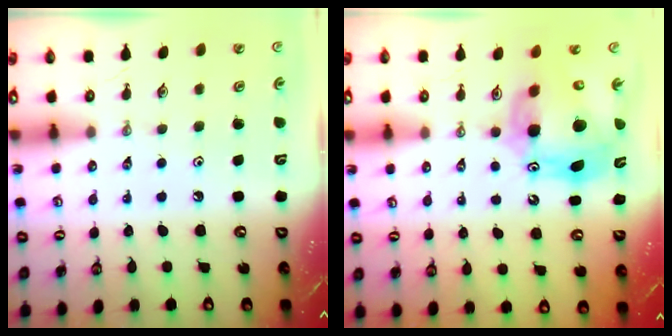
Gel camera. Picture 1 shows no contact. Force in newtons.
{"total": 15.3, "press": 15.2, "slide": 1.7}